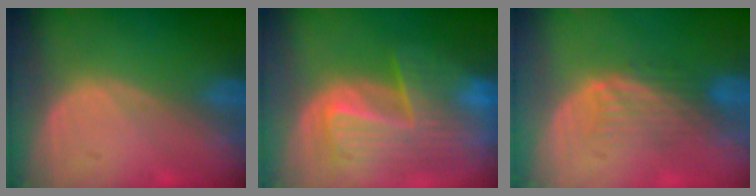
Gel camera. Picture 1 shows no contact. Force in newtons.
{"total": 10.1, "press": 8.8, "slide": 5.0}
{"total": 4.5, "press": 3.8, "slide": 2.3}